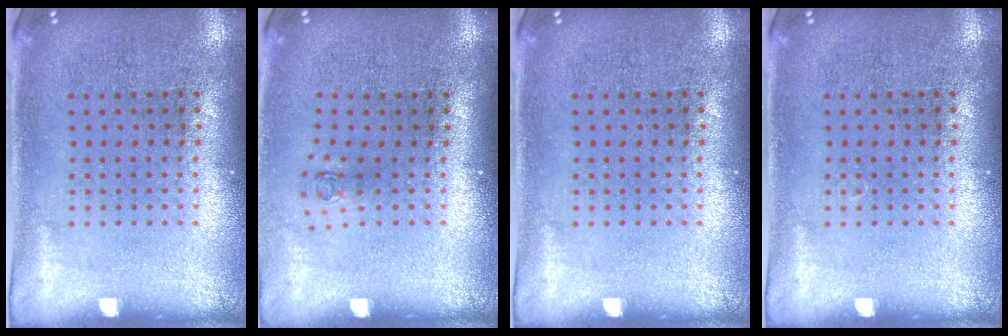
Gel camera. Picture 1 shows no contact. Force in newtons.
{"total": 0.6, "press": 0.3, "slide": 0.6}
{"total": 0.0}
{"total": 0.0}